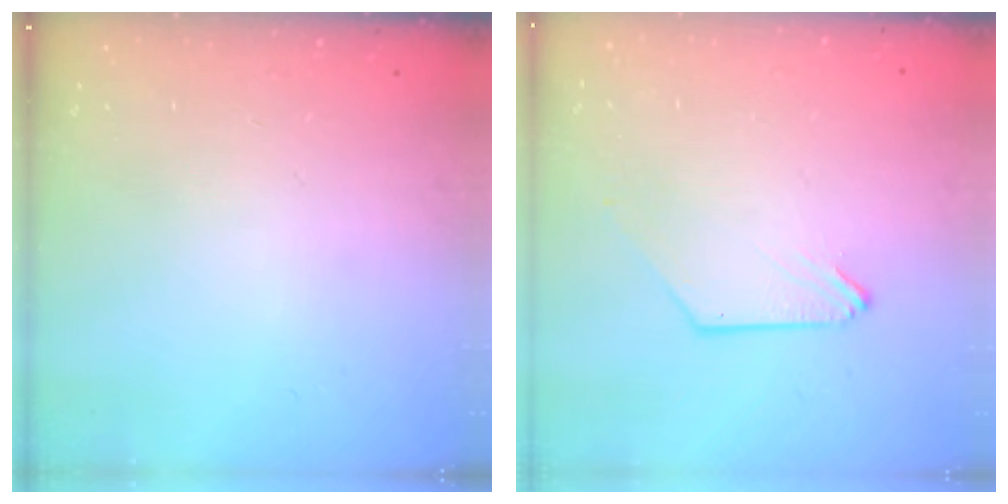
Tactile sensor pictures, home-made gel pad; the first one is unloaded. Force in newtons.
{"total": 0.0}